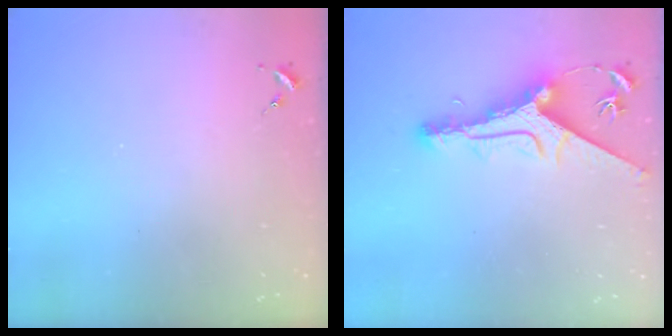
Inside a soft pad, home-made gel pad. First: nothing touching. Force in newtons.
{"total": 12.4, "press": 12.4, "slide": 0.9}